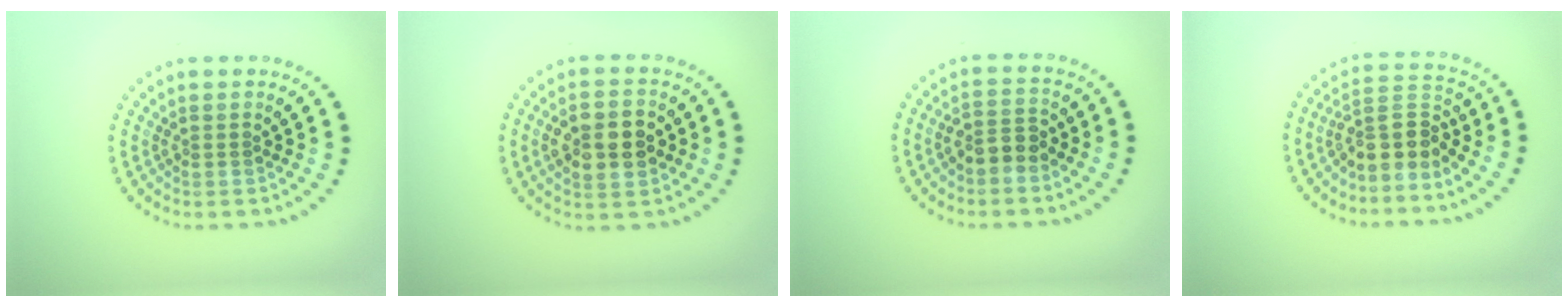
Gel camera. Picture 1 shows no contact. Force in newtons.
{"total": 5.0, "press": 5.0, "slide": 0.2}
{"total": 2.4, "press": 2.2, "slide": 1.0}
{"total": 3.6, "press": 3.0, "slide": 2.1}